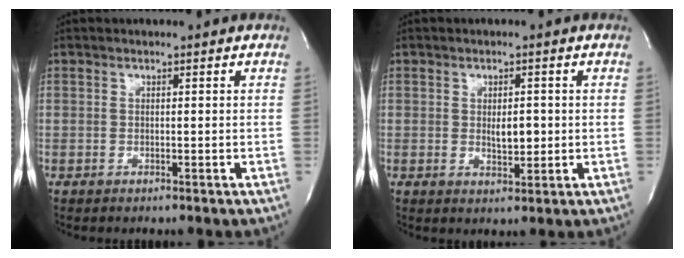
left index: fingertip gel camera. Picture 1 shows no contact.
{"total": 3.1, "force": [0.1, 1.3, 2.8], "torque": [-0.046, -0.004, 0.006]}